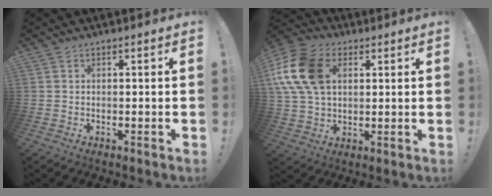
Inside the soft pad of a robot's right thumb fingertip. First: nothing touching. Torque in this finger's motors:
{"motor_torque": [1.66, 2.16, 0.46, 0.40, 0.33]}